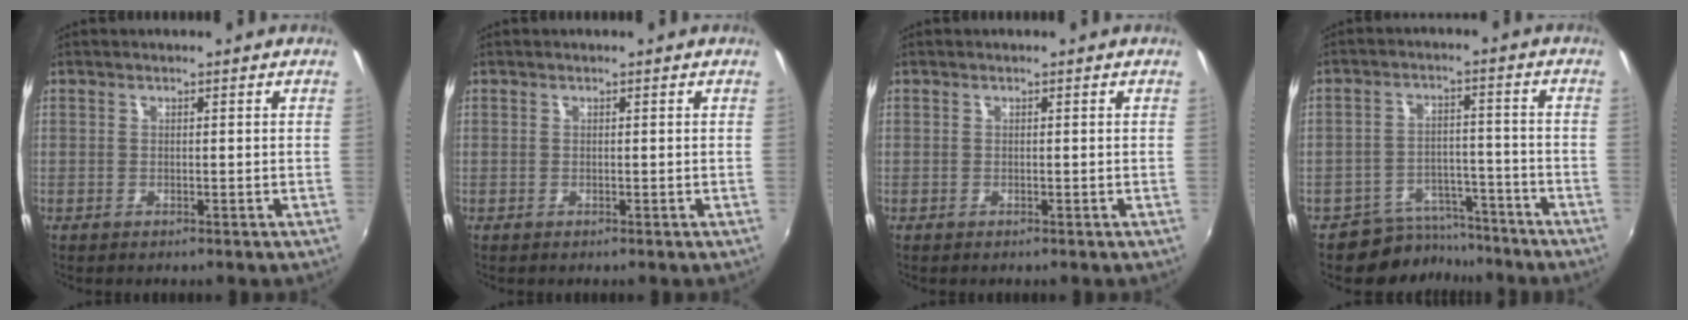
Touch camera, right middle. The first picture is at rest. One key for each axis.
{"total": 0.0}
{"total": 0.0}
{"total": 8.3, "fx": -7.3, "fy": 3.8, "fz": 0.2, "tx": -0.016, "ty": 0.024, "tz": -0.105}